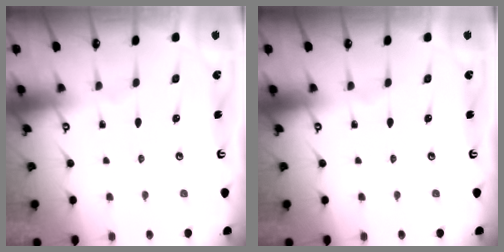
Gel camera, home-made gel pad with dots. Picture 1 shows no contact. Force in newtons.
{"total": 0.0}